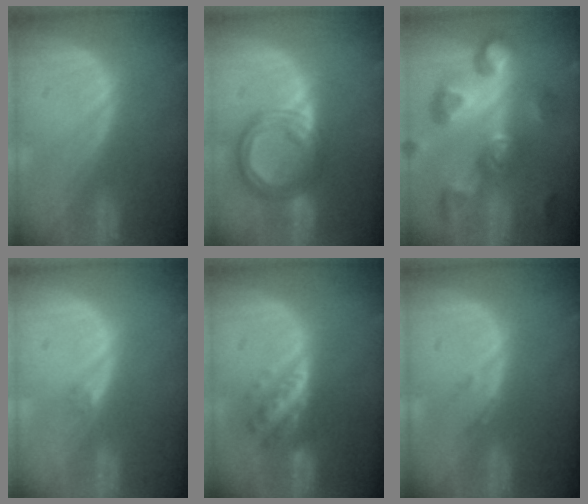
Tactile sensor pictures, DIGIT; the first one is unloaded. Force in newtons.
{"total": 8.1, "press": 8.0, "slide": 0.6}
{"total": 11.3, "press": 10.1, "slide": 5.1}
{"total": 0.8, "press": 0.7, "slide": 0.4}
{"total": 5.8, "press": 5.3, "slide": 2.4}
{"total": 1.2, "press": 1.0, "slide": 0.6}